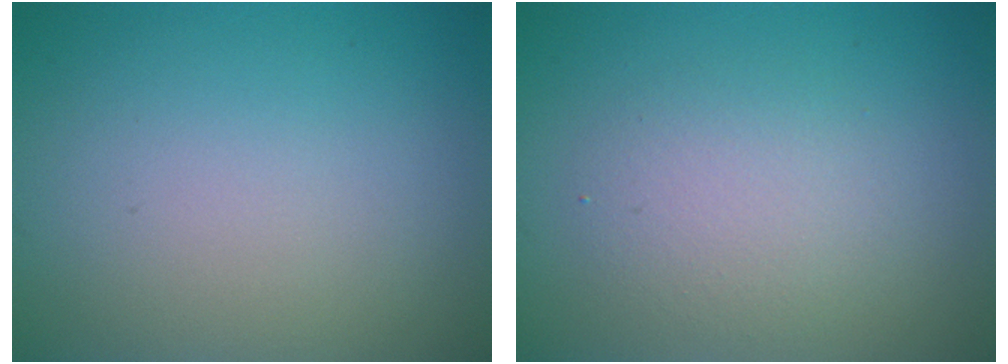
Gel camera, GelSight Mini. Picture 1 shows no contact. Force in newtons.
{"total": 3.0, "press": 3.0, "slide": 0.2}